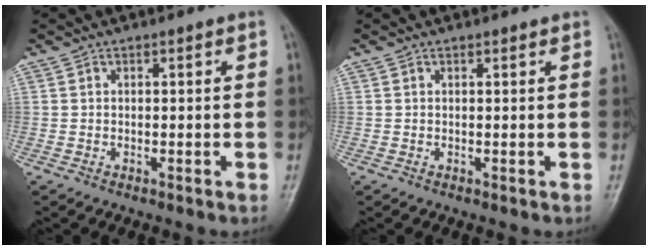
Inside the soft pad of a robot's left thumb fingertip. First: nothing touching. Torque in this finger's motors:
{"motor_torque": [-0.04, 0.02, -0.06, 0.05, 0.01]}